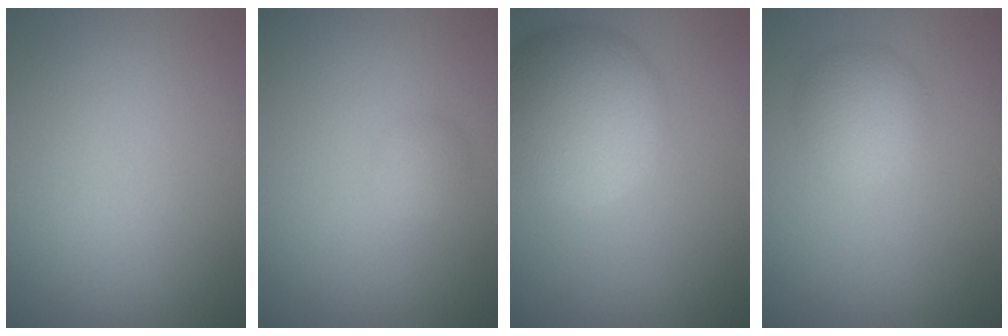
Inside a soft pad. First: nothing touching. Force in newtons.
{"total": 1.1, "press": 1.1, "slide": 0.0}
{"total": 8.5, "press": 8.5, "slide": 0.7}
{"total": 3.3, "press": 3.3, "slide": 0.0}